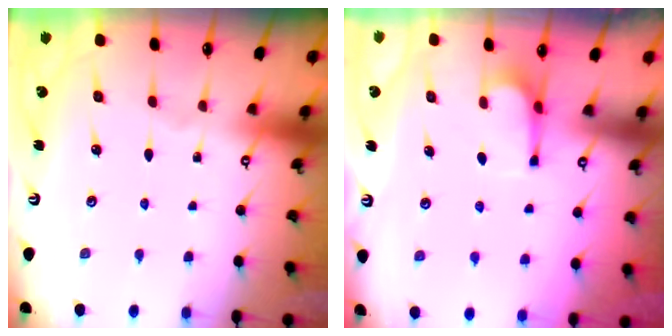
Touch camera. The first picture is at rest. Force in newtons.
{"total": 2.7, "press": 2.6, "slide": 0.5}